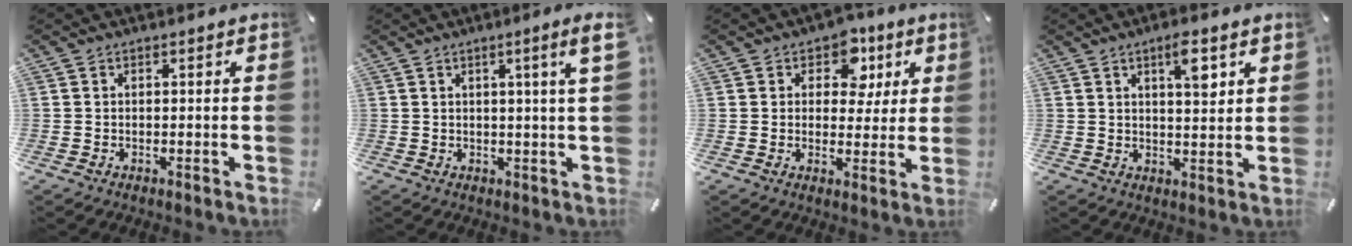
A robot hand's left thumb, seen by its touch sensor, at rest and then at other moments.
{"total": 5.4, "force": [2.1, -0.3, 5.0], "torque": [-0.089, -0.005, 0.030]}
{"total": 8.9, "force": [3.6, 6.8, 4.4], "torque": [-0.051, -0.013, 0.059]}
{"total": 6.6, "force": [3.3, 2.2, 5.3], "torque": [-0.070, -0.013, 0.047]}